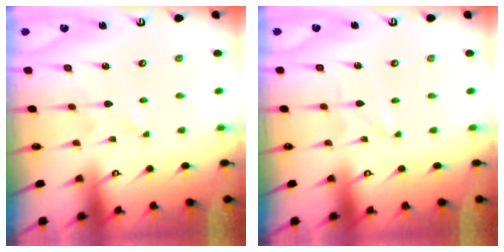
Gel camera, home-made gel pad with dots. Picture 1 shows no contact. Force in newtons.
{"total": 0.6, "press": 0.6, "slide": 0.0}